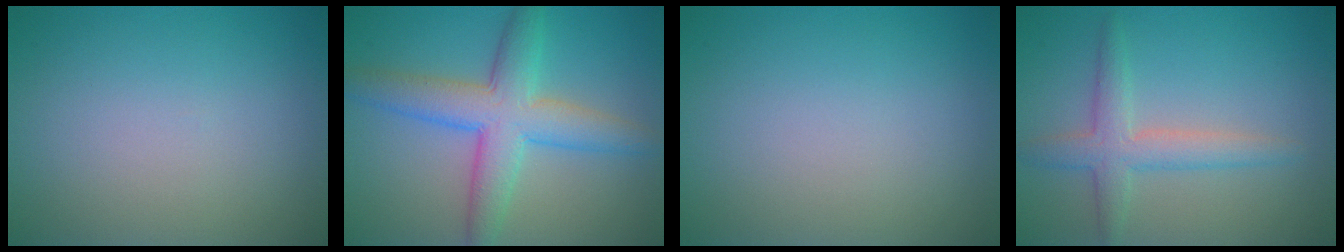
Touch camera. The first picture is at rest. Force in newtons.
{"total": 6.5, "press": 6.5, "slide": 0.3}
{"total": 0.0}
{"total": 3.3, "press": 3.3, "slide": 0.2}